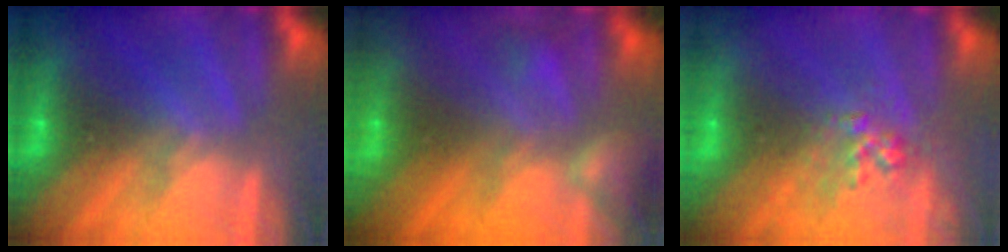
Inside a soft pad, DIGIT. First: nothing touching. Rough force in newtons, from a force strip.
{"total": 7.5}
{"total": 2.7}